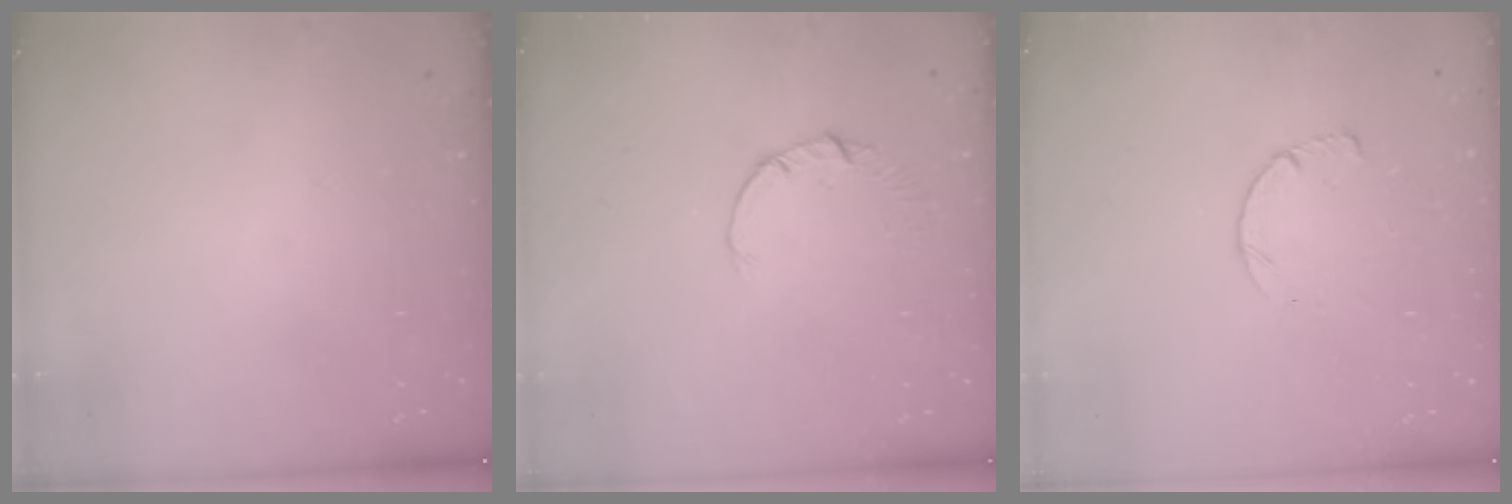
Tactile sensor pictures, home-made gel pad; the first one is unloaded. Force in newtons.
{"total": 0.5, "press": 0.5, "slide": 0.1}
{"total": 2.5, "press": 2.5, "slide": 0.3}